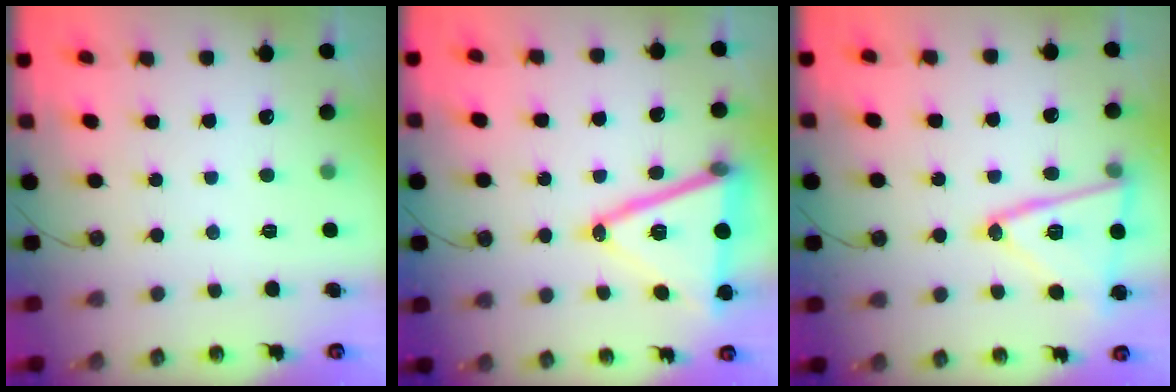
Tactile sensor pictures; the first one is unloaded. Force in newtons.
{"total": 19.4, "press": 19.1, "slide": 3.8}
{"total": 16.9, "press": 16.7, "slide": 2.0}